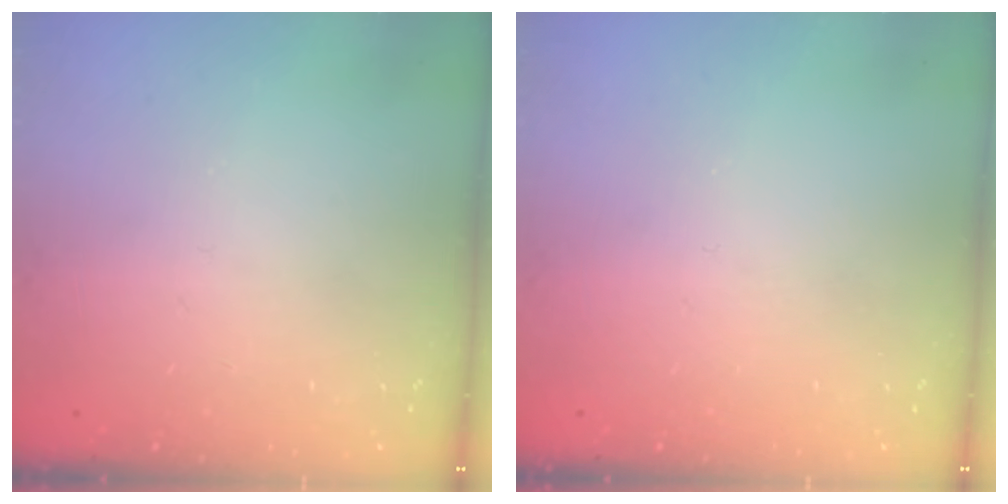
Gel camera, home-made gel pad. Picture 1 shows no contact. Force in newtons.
{"total": 0.0}